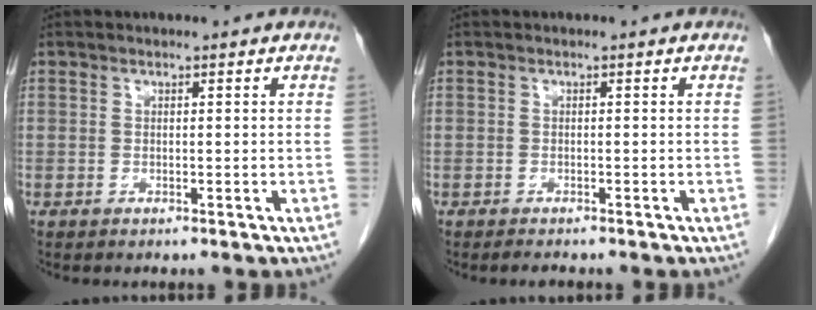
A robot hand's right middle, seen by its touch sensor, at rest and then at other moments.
{"total": 1.2, "force": [-1.1, 0.3, 0.4], "torque": [-0.012, -0.004, -0.014]}